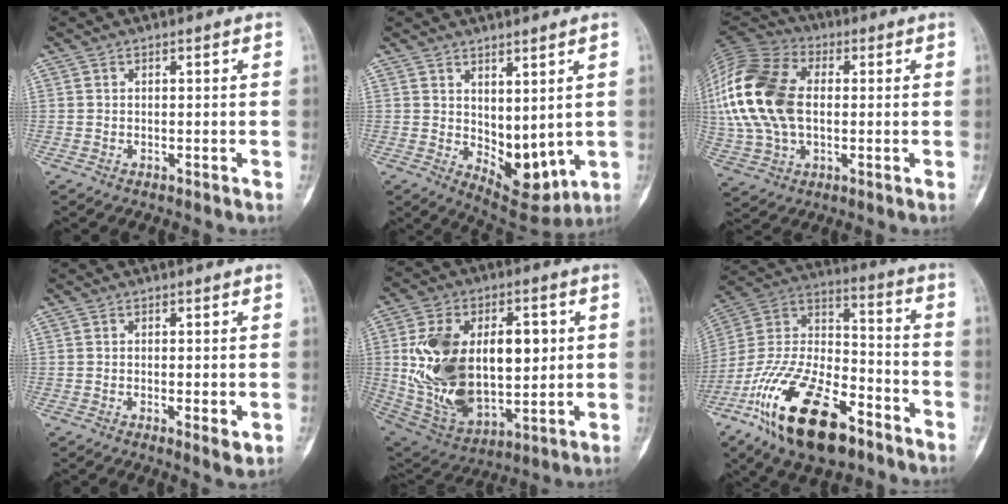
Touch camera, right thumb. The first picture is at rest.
{"total": 9.2, "force": [1.6, 5.0, 7.5], "torque": [-0.081, -0.031, 0.047]}
{"total": 21.7, "force": [1.3, 13.9, 16.6], "torque": [-0.370, 0.012, 0.024]}
{"total": 3.3, "force": [-0.6, 1.0, 3.1], "torque": [-0.047, -0.009, -0.009]}
{"total": 26.3, "force": [2.5, 15.7, 20.9], "torque": [-0.350, -0.005, 0.067]}
{"total": 25.6, "force": [-14.4, 11.5, 17.7], "torque": [-0.373, 0.053, -0.261]}